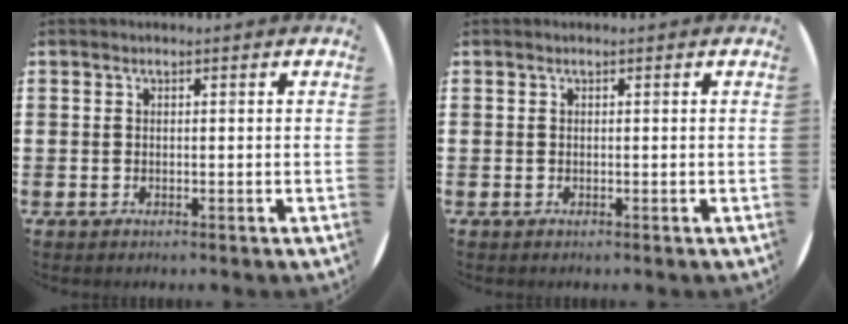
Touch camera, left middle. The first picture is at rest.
{"total": 0.0}